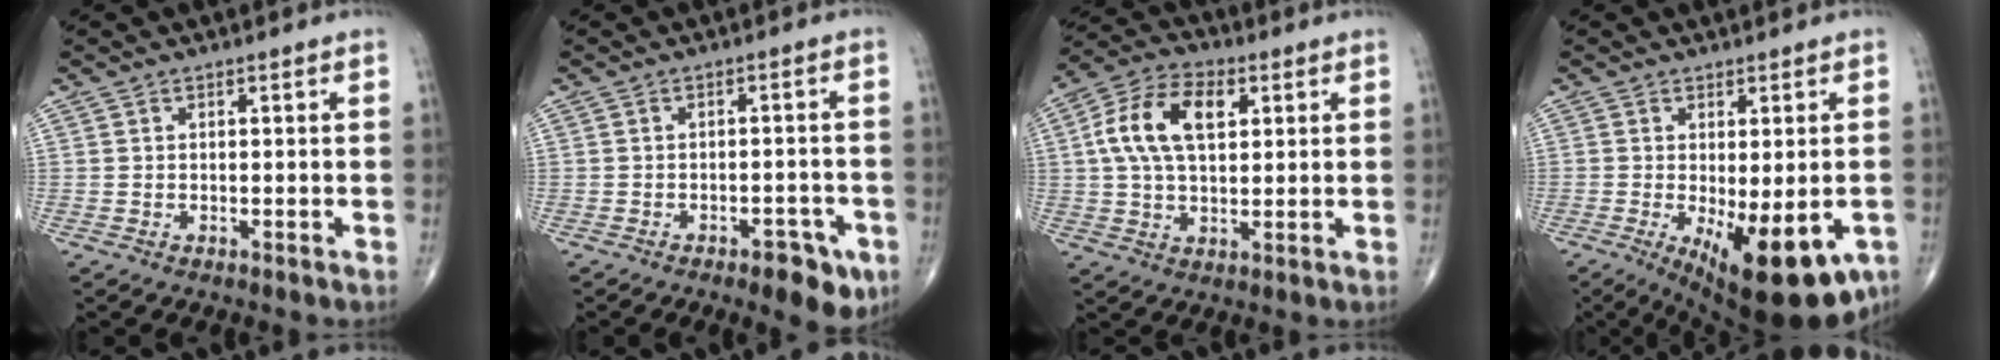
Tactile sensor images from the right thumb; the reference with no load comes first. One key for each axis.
{"total": 6.8, "fx": -3.7, "fy": 2.9, "fz": 4.9, "tx": -0.044, "ty": 0.015, "tz": -0.044}
{"total": 12.9, "fx": 3.1, "fy": 7.4, "fz": 10.0, "tx": -0.183, "ty": 0.015, "tz": 0.052}
{"total": 15.8, "fx": -6.0, "fy": 6.0, "fz": 13.3, "tx": -0.169, "ty": -0.019, "tz": -0.073}